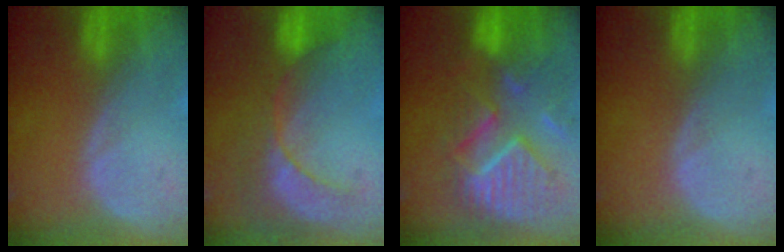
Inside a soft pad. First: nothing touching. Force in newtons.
{"total": 9.1, "press": 7.9, "slide": 4.5}
{"total": 11.8, "press": 10.3, "slide": 5.8}
{"total": 0.0}